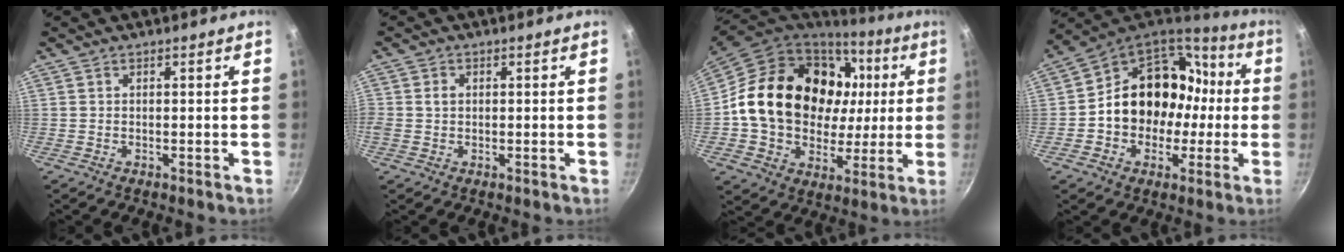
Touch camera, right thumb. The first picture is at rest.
{"total": 2.0, "force": [0.1, 1.7, 1.0], "torque": [-0.016, 0.005, -0.001]}
{"total": 25.3, "force": [4.8, 19.4, 15.4], "torque": [-0.234, 0.019, 0.093]}
{"total": 19.7, "force": [-0.7, 16.5, 10.8], "torque": [-0.135, 0.059, -0.007]}